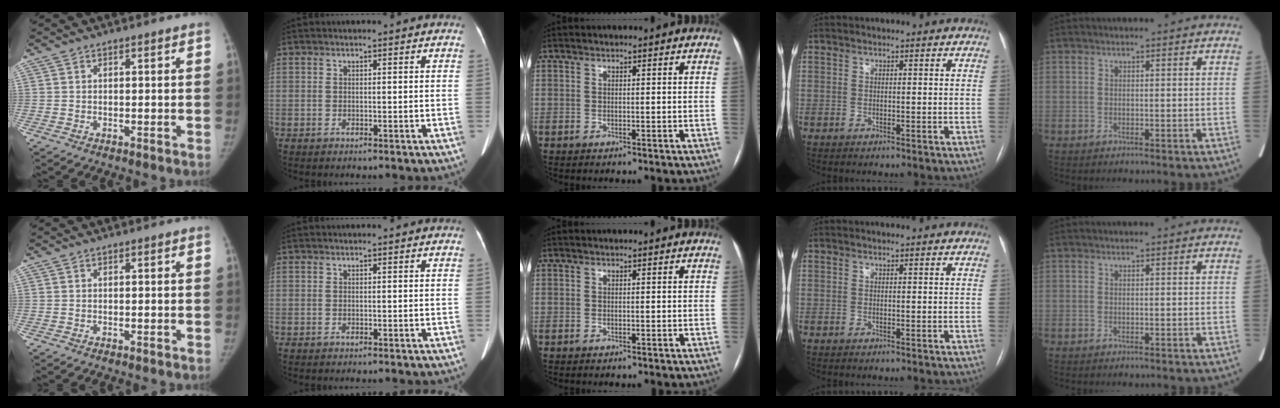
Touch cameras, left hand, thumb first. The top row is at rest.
{}